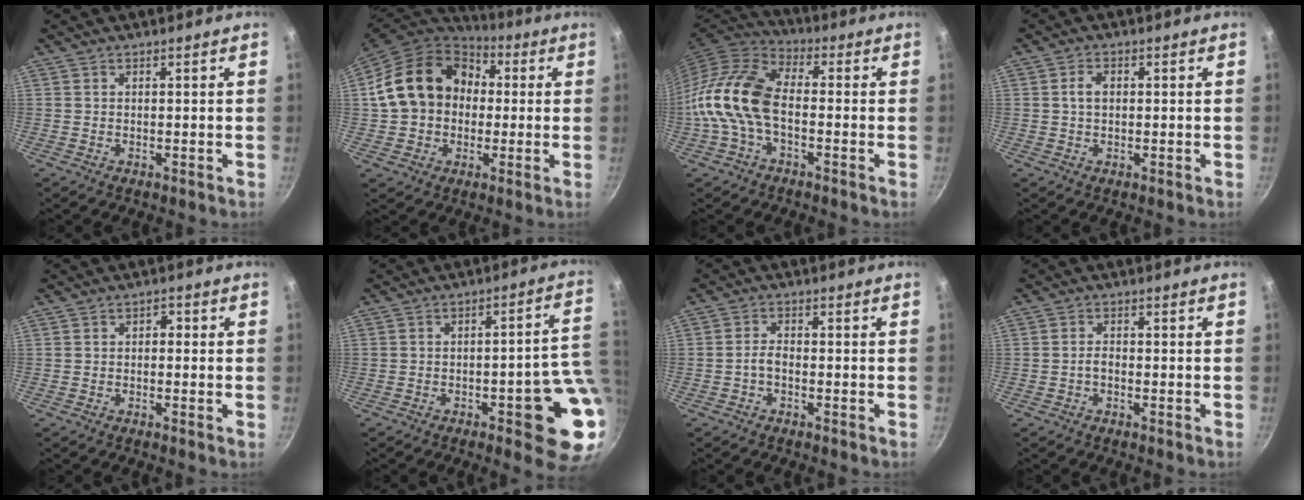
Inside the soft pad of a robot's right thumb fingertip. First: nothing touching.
{"total": 18.9, "force": [2.1, 15.3, 10.8], "torque": [-0.172, 0.043, 0.030]}
{"total": 12.7, "force": [-2.5, 7.4, 10.0], "torque": [-0.191, 0.037, -0.067]}
{"total": 2.6, "force": [0.2, 1.8, 1.9], "torque": [-0.025, 0.007, 0.003]}
{"total": 1.6, "force": [-0.3, 1.1, 1.2], "torque": [-0.020, 0.007, -0.008]}
{"total": 14.3, "force": [-3.2, 4.1, 13.3], "torque": [-0.122, 0.022, -0.039]}
{"total": 2.2, "force": [-1.2, 0.9, 1.5], "torque": [-0.030, 0.015, -0.027]}
{"total": 1.5, "force": [-0.8, 0.7, 1.0], "torque": [-0.016, 0.012, -0.016]}